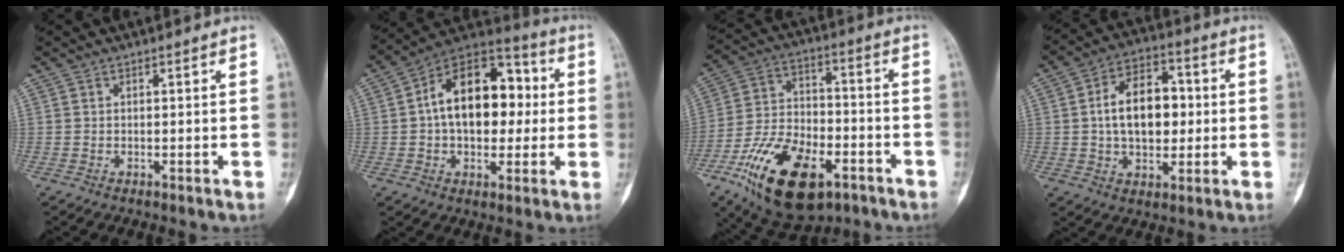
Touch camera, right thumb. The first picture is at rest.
{"total": 19.3, "force": [1.7, 12.2, 14.8], "torque": [-0.192, 0.035, 0.020]}
{"total": 21.3, "force": [-10.4, 11.1, 14.9], "torque": [-0.268, 0.045, -0.174]}
{"total": 13.7, "force": [0.7, 8.6, 10.6], "torque": [-0.145, 0.020, 0.010]}